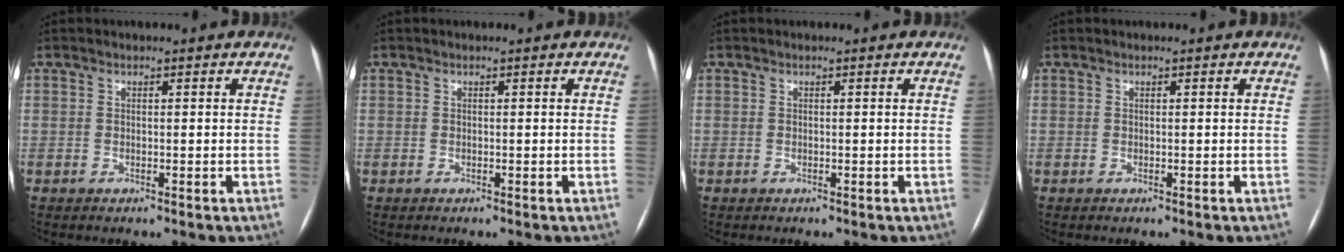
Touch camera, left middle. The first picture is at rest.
{"total": 0.0}
{"total": 0.0}
{"total": 0.0}